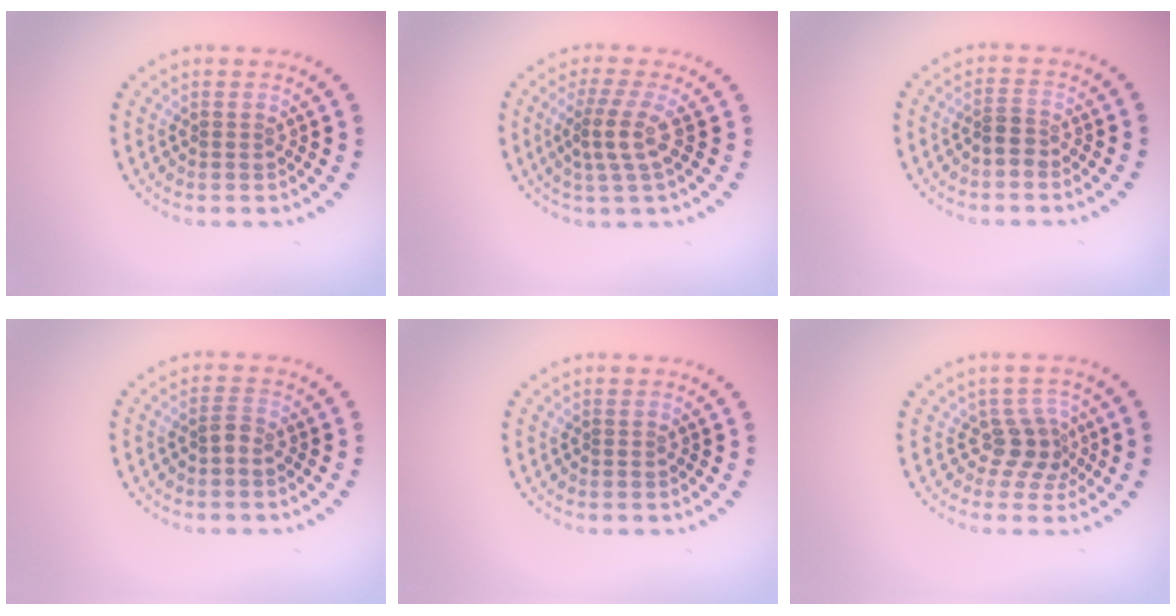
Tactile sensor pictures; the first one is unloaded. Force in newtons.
{"total": 3.0, "press": 2.2, "slide": 2.0}
{"total": 1.6, "press": 1.4, "slide": 0.7}
{"total": 0.9, "press": 0.8, "slide": 0.5}
{"total": 0.0}
{"total": 2.6, "press": 1.9, "slide": 1.8}